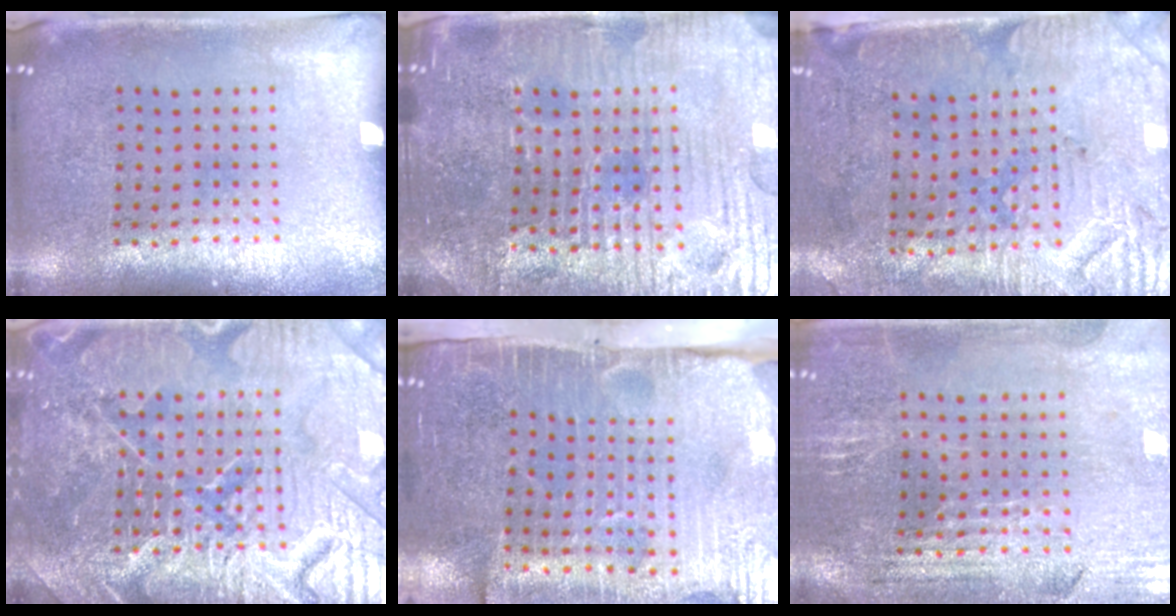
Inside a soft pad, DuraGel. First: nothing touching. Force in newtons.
{"total": 5.4, "press": 5.2, "slide": 1.8}
{"total": 3.1, "press": 2.7, "slide": 1.6}
{"total": 7.7, "press": 7.7, "slide": 0.9}
{"total": 4.5, "press": 3.9, "slide": 2.4}
{"total": 1.3, "press": 1.3, "slide": 0.3}